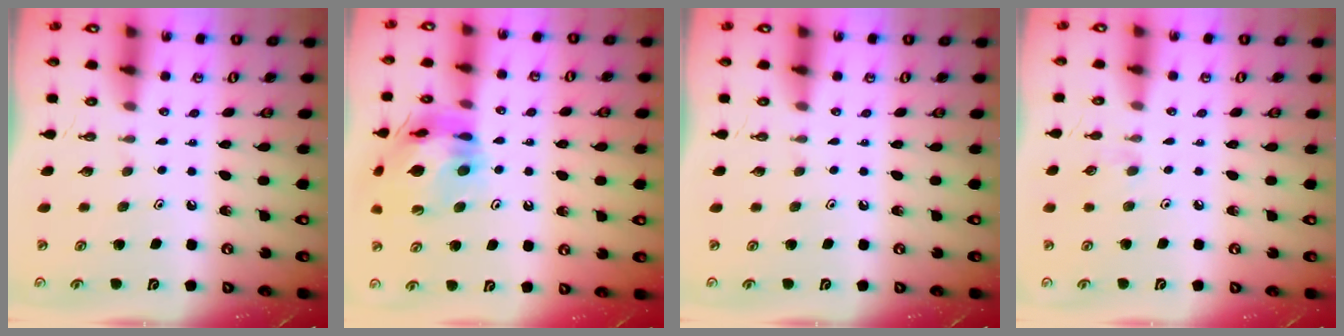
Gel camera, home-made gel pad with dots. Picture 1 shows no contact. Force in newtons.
{"total": 17.8, "press": 17.7, "slide": 2.3}
{"total": 0.0}
{"total": 2.6, "press": 2.6, "slide": 0.4}